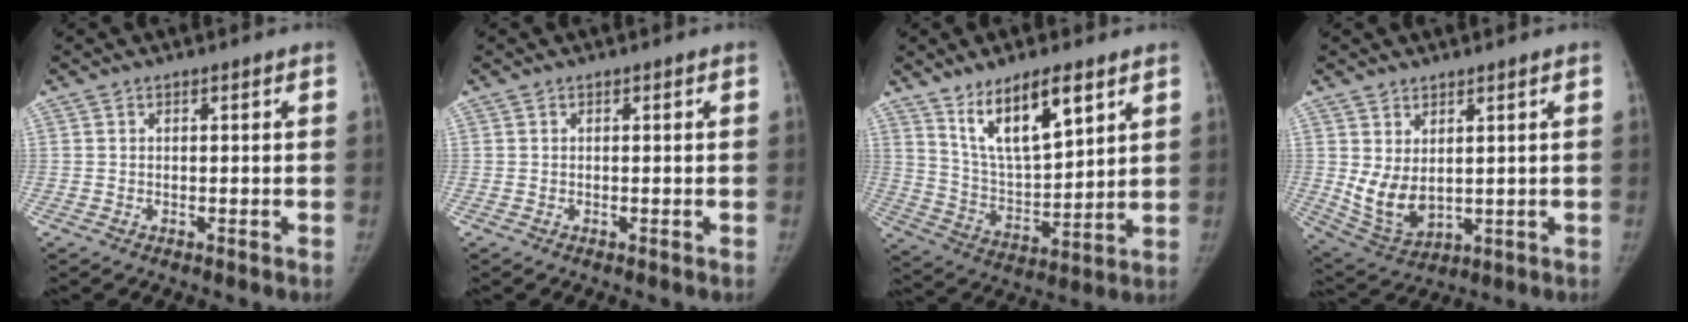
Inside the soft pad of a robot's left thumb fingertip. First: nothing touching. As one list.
[{"total": 0.0}, {"total": 14.1, "force": [8.3, 5.0, 10.2], "torque": [-0.155, -0.047, 0.161]}, {"total": 7.9, "force": [1.8, 4.7, 6.1], "torque": [-0.103, -0.025, 0.056]}]